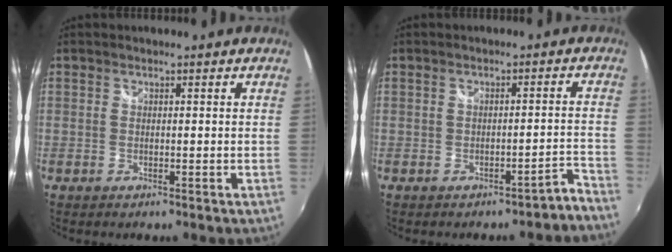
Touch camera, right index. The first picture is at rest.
{"total": 3.1, "force": [-2.7, 0.4, 1.4], "torque": [-0.020, 0.018, -0.026]}